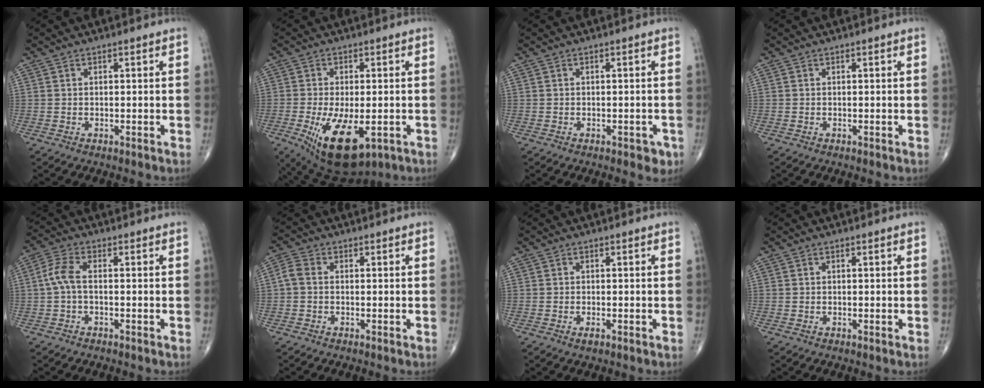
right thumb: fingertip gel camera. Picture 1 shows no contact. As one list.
[{"total": 13.4, "force": [-4.7, 6.3, 10.9], "torque": [-0.189, -0.011, -0.059]}, {"total": 2.4, "force": [-1.2, 1.3, 1.7], "torque": [-0.010, 0.004, -0.011]}, {"total": 0.0}, {"total": 4.2, "force": [-0.4, 1.7, 3.8], "torque": [-0.094, 0.013, -0.015]}, {"total": 2.6, "force": [-0.3, 1.8, 1.9], "torque": [-0.043, 0.006, -0.016]}, {"total": 1.1, "force": [-0.6, 0.5, 0.8], "torque": [-0.012, 0.000, -0.009]}, {"total": 0.0}]